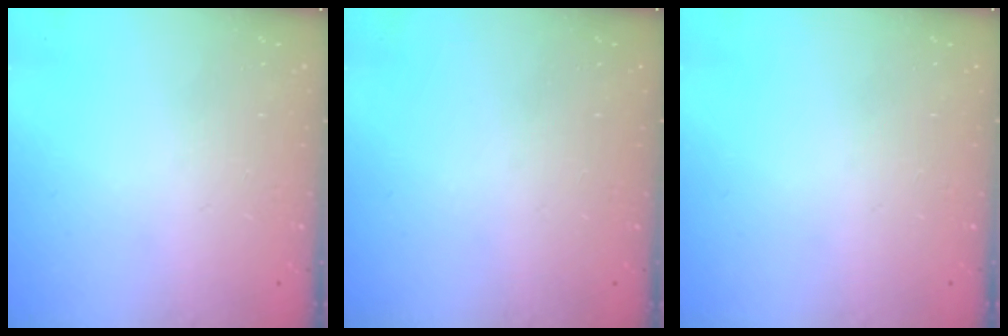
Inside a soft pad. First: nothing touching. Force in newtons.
{"total": 0.0}
{"total": 0.0}